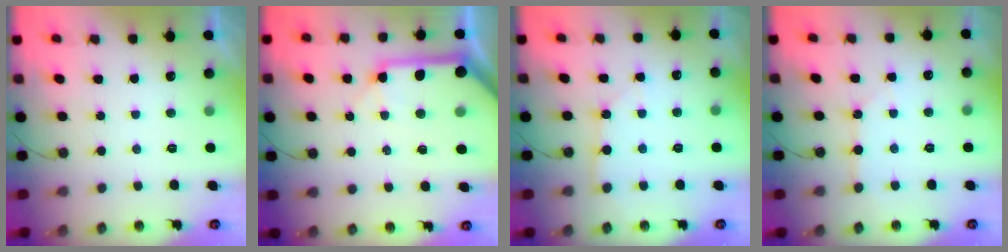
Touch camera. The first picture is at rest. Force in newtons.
{"total": 15.4, "press": 15.2, "slide": 2.2}
{"total": 3.3, "press": 3.3, "slide": 0.4}
{"total": 3.0, "press": 3.0, "slide": 0.3}